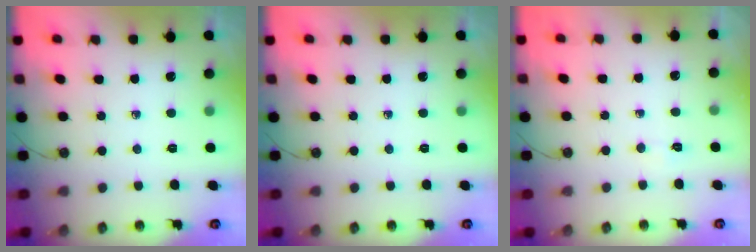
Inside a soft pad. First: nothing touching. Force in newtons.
{"total": 0.0}
{"total": 2.9, "press": 2.6, "slide": 1.4}